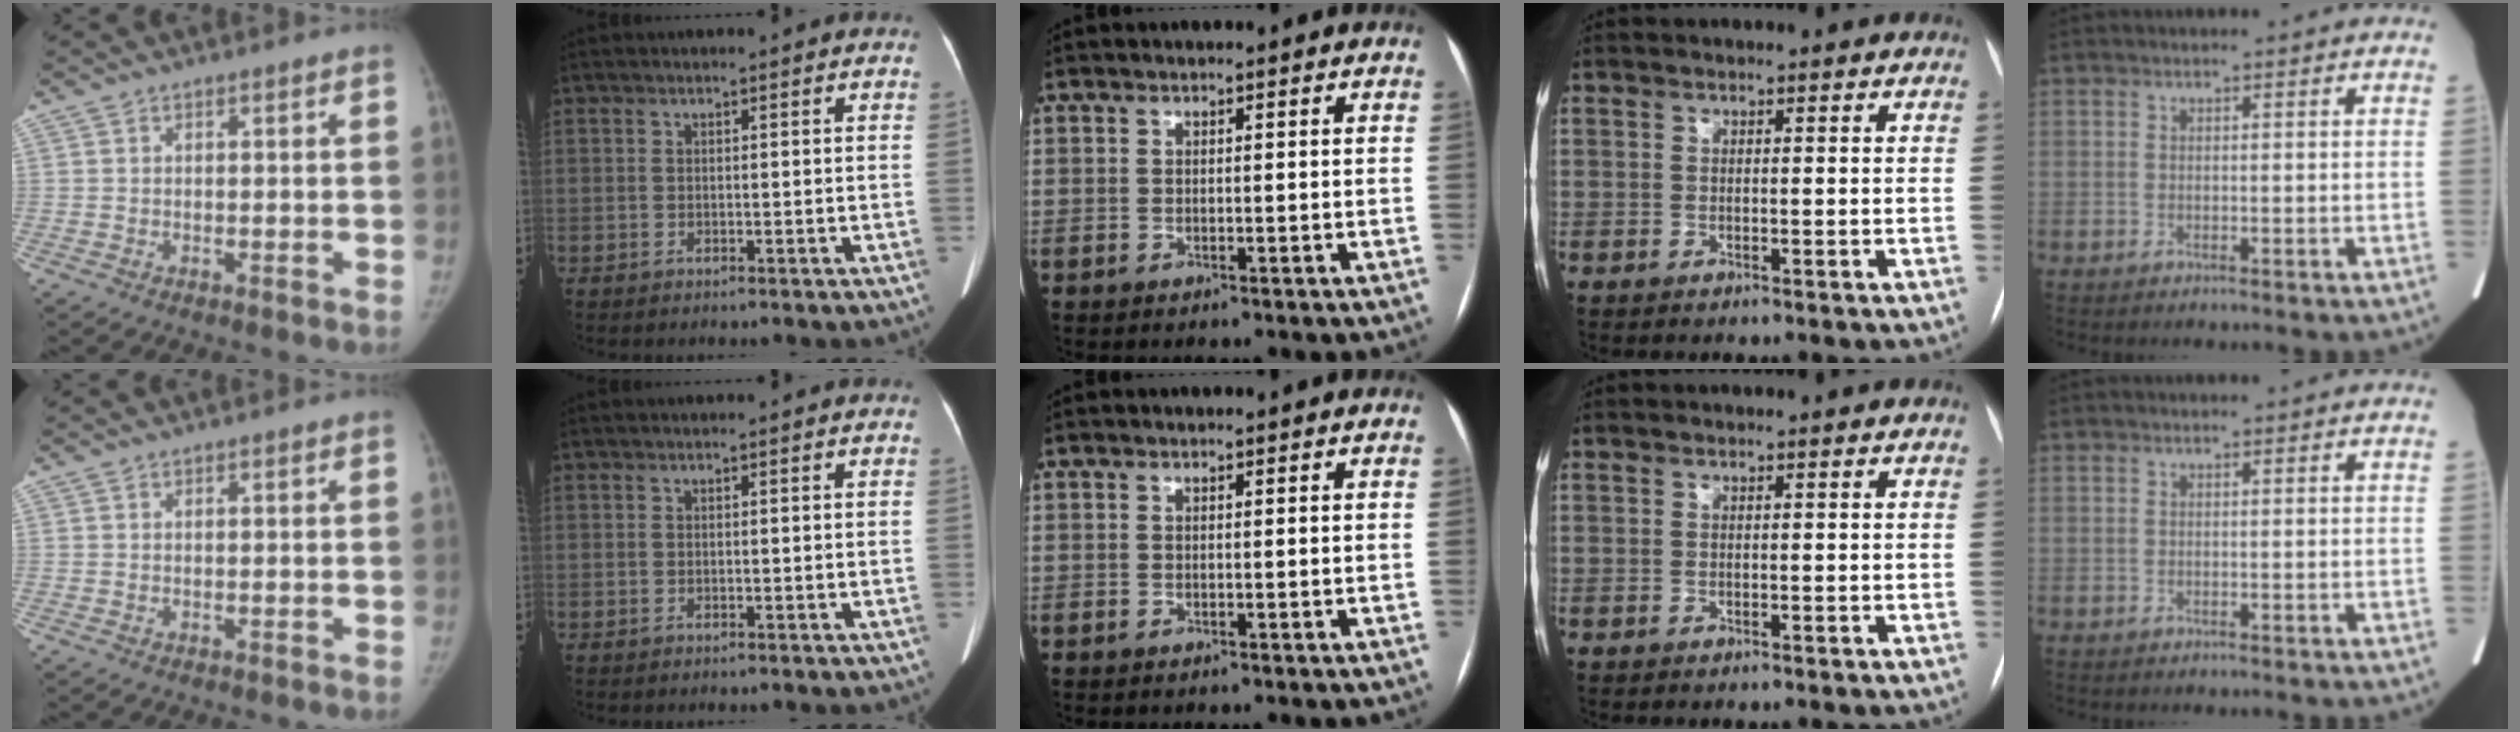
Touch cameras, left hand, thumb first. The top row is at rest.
{}